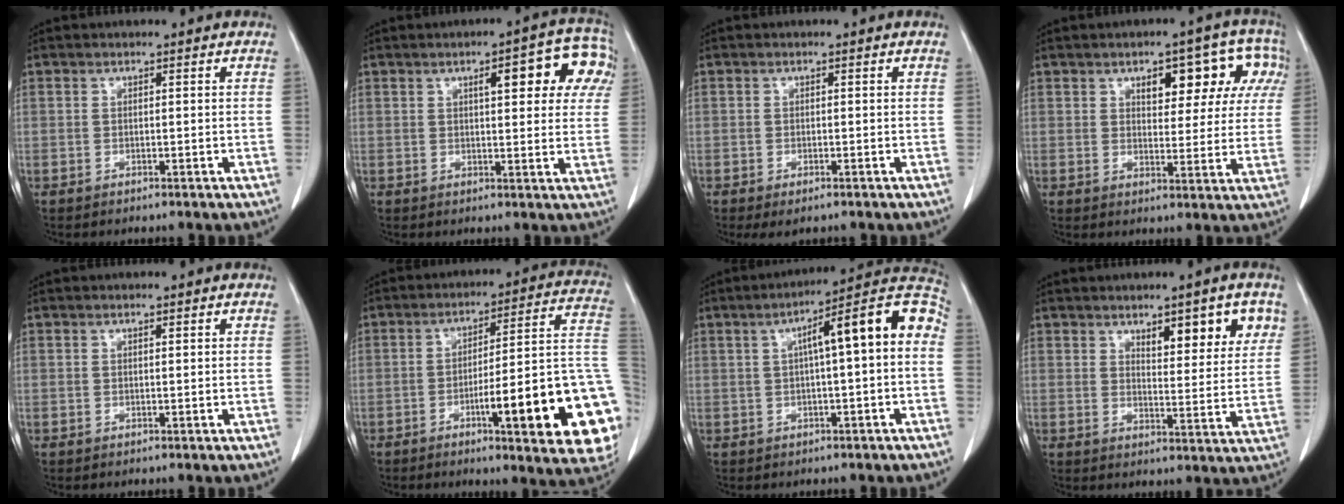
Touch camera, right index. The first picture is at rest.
{"total": 10.9, "force": [4.5, 3.5, 9.3], "torque": [-0.098, 0.023, 0.049]}
{"total": 2.1, "force": [-1.3, 0.8, 1.4], "torque": [-0.022, -0.005, -0.013]}
{"total": 10.6, "force": [4.6, 4.9, 8.2], "torque": [-0.083, 0.029, 0.057]}
{"total": 0.0}
{"total": 22.3, "force": [-6.5, 2.6, 21.2], "torque": [-0.177, 0.016, -0.078]}
{"total": 12.5, "force": [1.7, 1.5, 12.3], "torque": [-0.172, 0.044, 0.017]}
{"total": 8.4, "force": [4.6, 2.3, 6.6], "torque": [-0.083, -0.004, 0.066]}